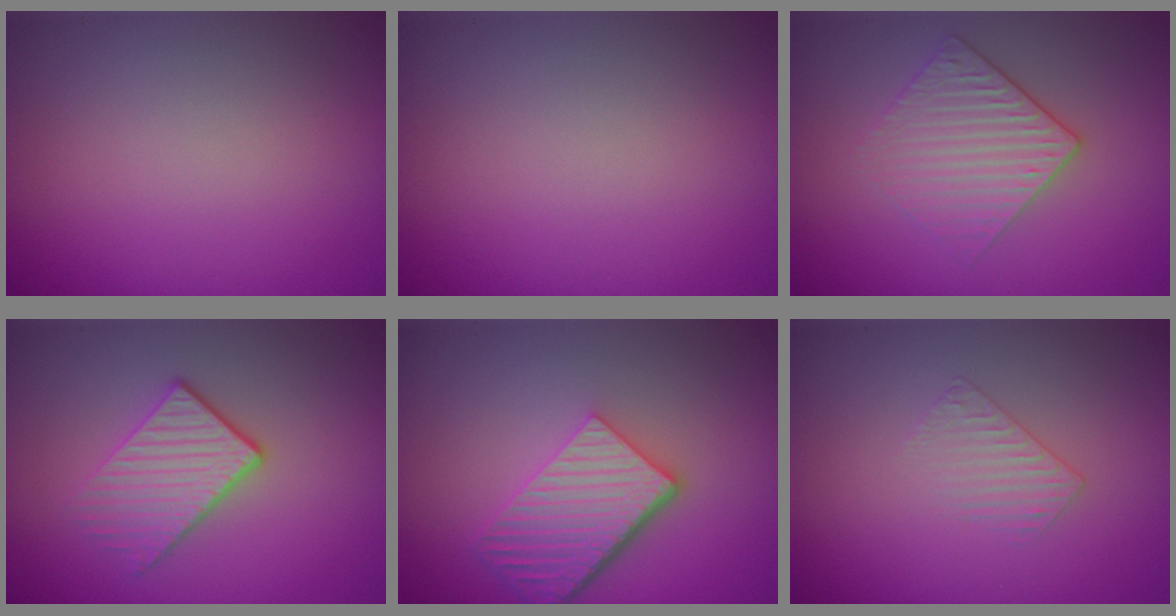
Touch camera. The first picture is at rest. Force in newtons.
{"total": 0.0}
{"total": 2.9, "press": 2.6, "slide": 1.4}
{"total": 3.3, "press": 2.7, "slide": 1.8}
{"total": 5.2, "press": 3.8, "slide": 3.5}
{"total": 1.0, "press": 0.3, "slide": 1.0}